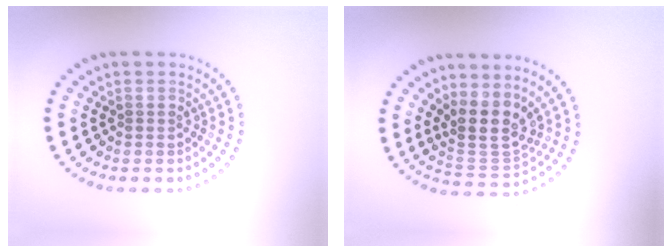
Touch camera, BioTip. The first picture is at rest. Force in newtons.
{"total": 3.8, "press": 3.0, "slide": 2.3}